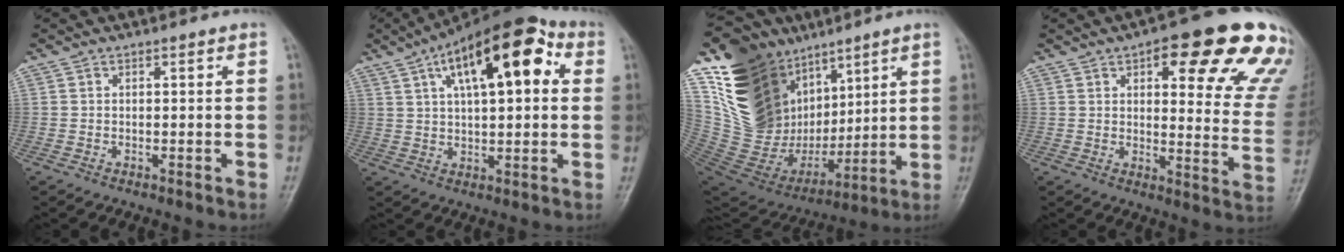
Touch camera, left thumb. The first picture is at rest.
{"total": 17.4, "force": [6.1, 7.4, 14.5], "torque": [-0.200, 0.019, 0.086]}
{"total": 29.2, "force": [12.3, 20.0, 17.3], "torque": [-0.298, -0.024, 0.250]}
{"total": 22.1, "force": [12.3, 6.9, 17.0], "torque": [-0.169, -0.039, 0.142]}